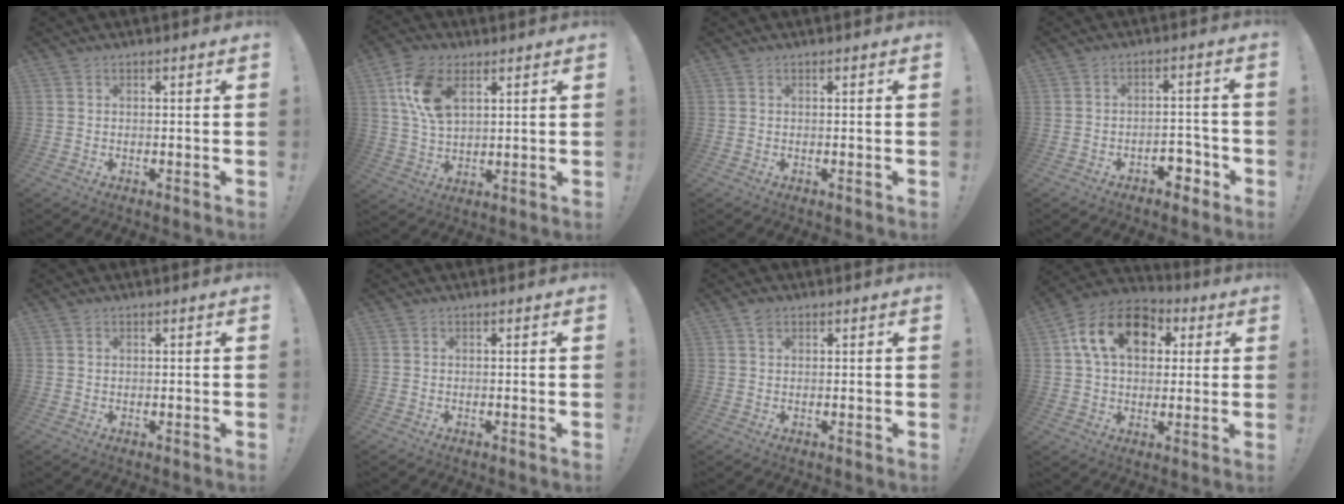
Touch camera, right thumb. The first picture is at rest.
{"total": 12.2, "force": [5.0, 7.2, 8.4], "torque": [-0.167, -0.006, 0.092]}
{"total": 0.0}
{"total": 5.5, "force": [-3.3, 3.2, 3.0], "torque": [-0.038, 0.020, -0.057]}
{"total": 0.6, "force": [0.4, 0.4, 0.2], "torque": [0.001, -0.002, 0.007]}
{"total": 0.0}
{"total": 1.6, "force": [1.1, 0.9, 0.7], "torque": [-0.010, 0.000, 0.020]}
{"total": 17.2, "force": [5.6, 11.8, 11.1], "torque": [-0.183, -0.002, 0.103]}